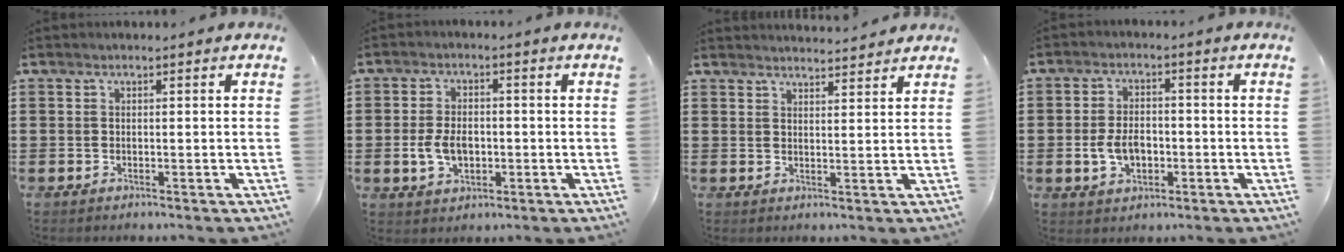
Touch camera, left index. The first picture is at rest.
{"total": 5.3, "force": [-0.9, 3.3, 4.1], "torque": [-0.088, 0.003, -0.019]}
{"total": 2.7, "force": [2.7, -0.2, 0.0], "torque": [-0.008, -0.010, 0.050]}
{"total": 5.4, "force": [-1.4, 3.3, 4.0], "torque": [-0.087, 0.004, -0.028]}